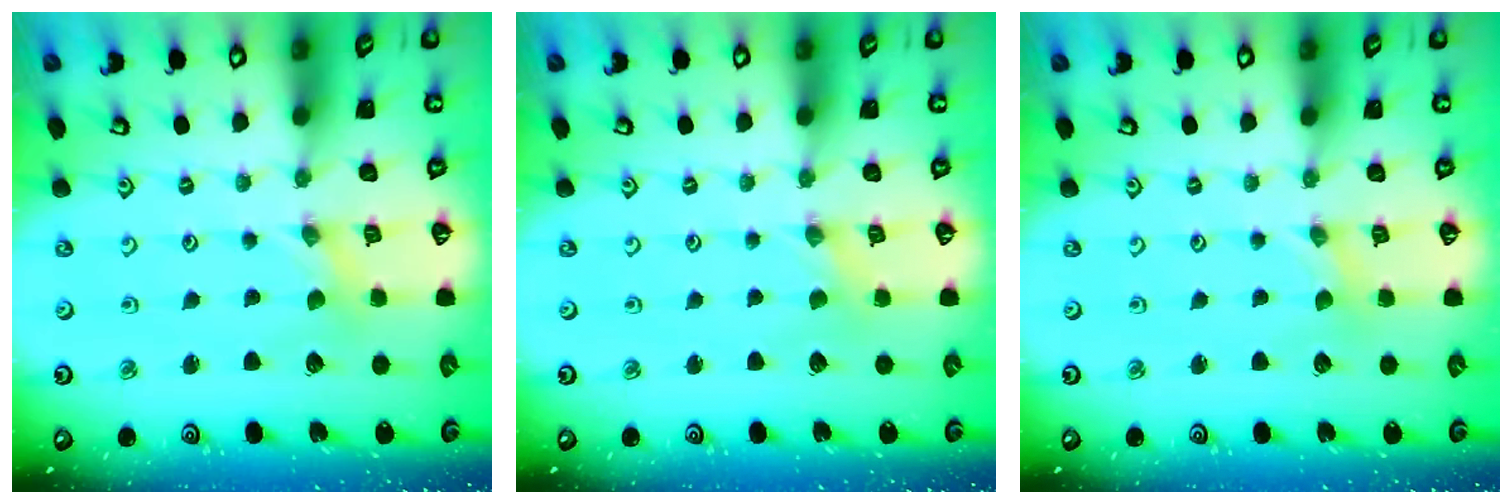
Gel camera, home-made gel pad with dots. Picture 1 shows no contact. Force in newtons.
{"total": 0.8, "press": 0.8, "slide": 0.1}
{"total": 0.0}